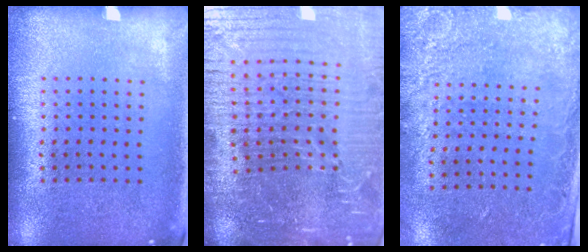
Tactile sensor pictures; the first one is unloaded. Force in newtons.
{"total": 7.0, "press": 6.1, "slide": 3.5}
{"total": 2.6, "press": 1.9, "slide": 1.8}